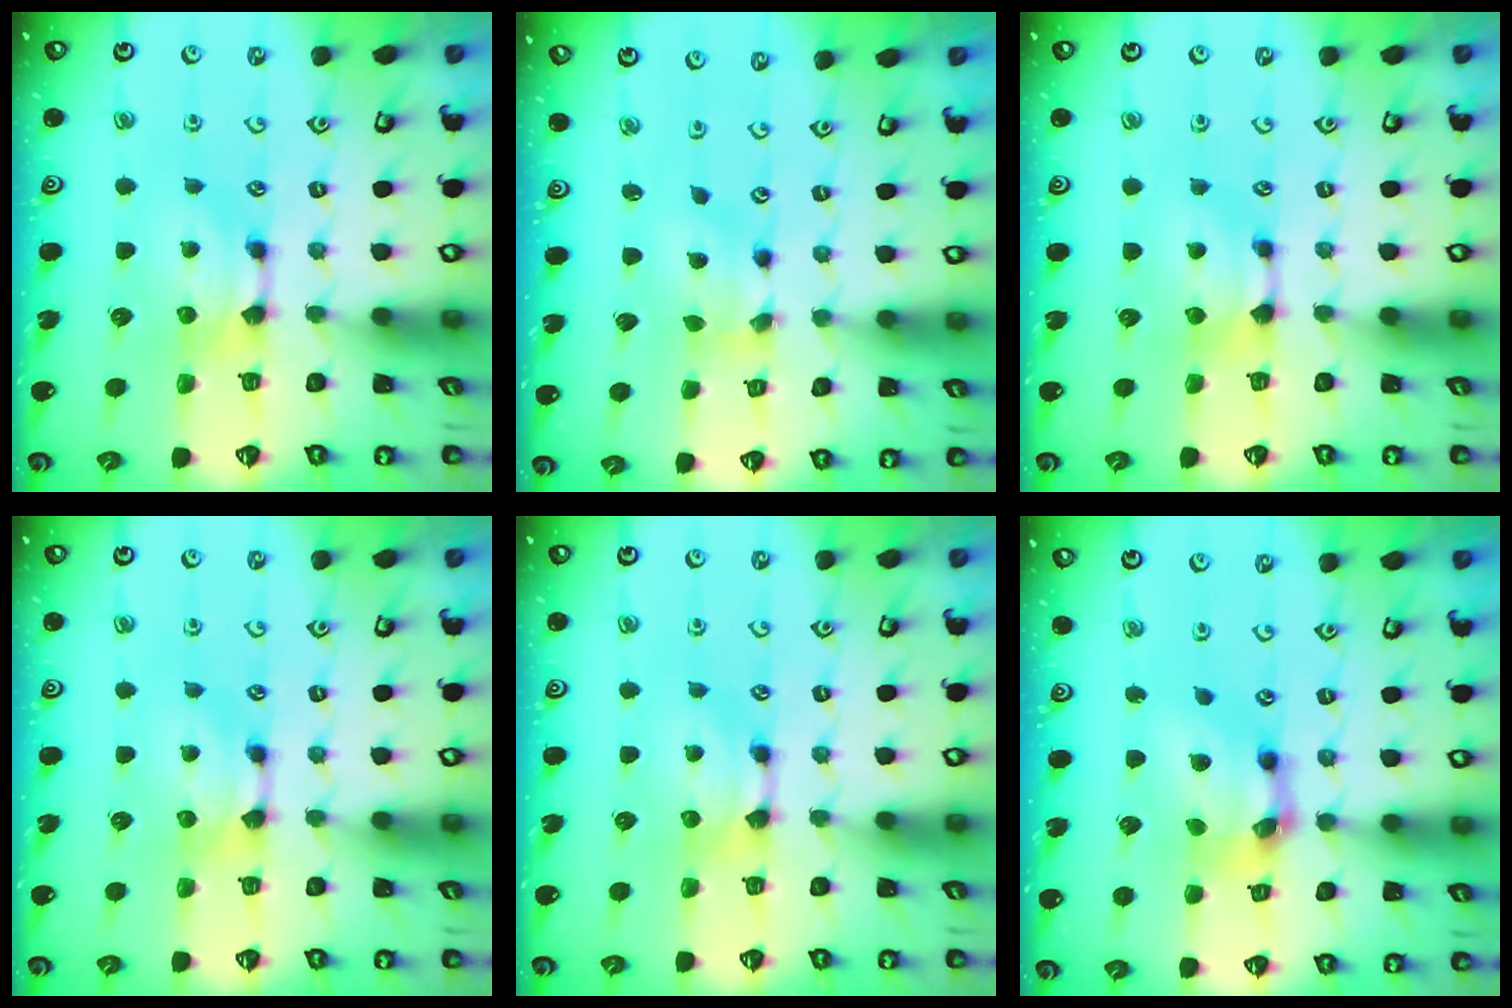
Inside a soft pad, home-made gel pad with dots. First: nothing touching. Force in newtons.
{"total": 2.9, "press": 2.4, "slide": 1.6}
{"total": 1.1, "press": 0.4, "slide": 1.1}
{"total": 0.0}
{"total": 0.0}
{"total": 6.6, "press": 6.2, "slide": 2.3}